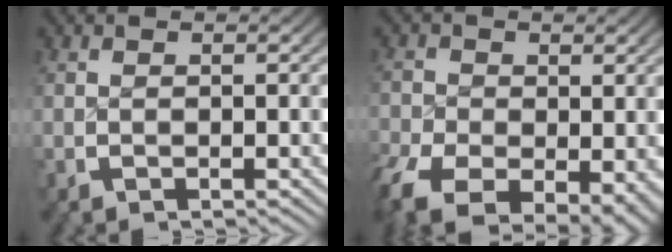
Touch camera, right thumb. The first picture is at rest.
{"total": 8.3, "force": [-4.1, 5.5, 4.6], "torque": [-0.100, -0.058, -0.040]}